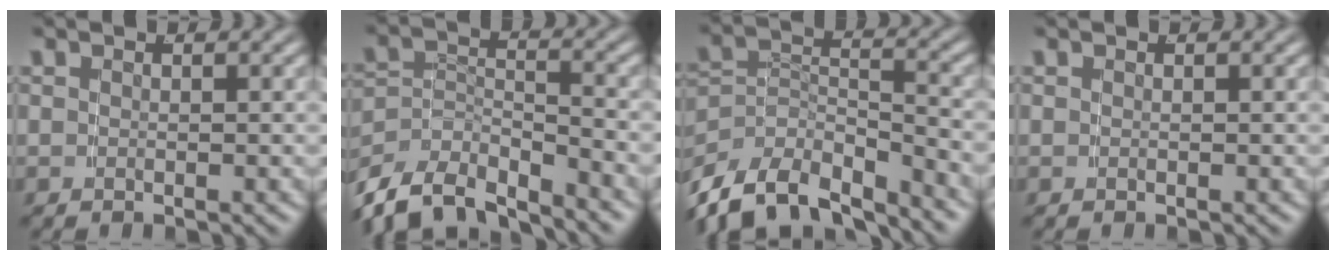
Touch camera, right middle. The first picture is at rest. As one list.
[{"total": 9.6, "force": [-6.8, 5.4, 4.1], "torque": [-0.089, -0.044, -0.102]}, {"total": 12.1, "force": [-7.7, 7.3, 5.7], "torque": [-0.117, -0.053, -0.112]}, {"total": 0.0}]